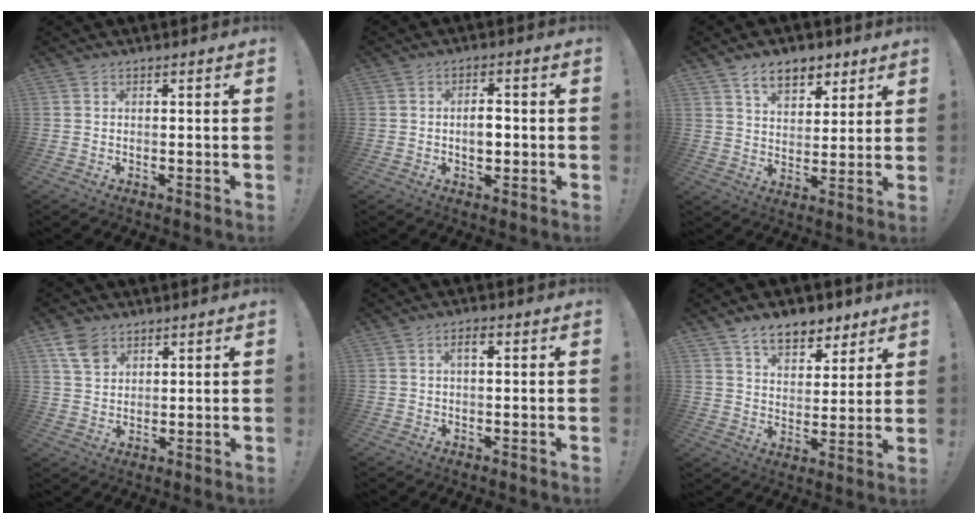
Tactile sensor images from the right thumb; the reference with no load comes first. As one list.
[{"total": 4.1, "force": [-0.8, 2.6, 3.1], "torque": [-0.035, 0.003, -0.019]}, {"total": 10.3, "force": [6.3, 6.2, 5.3], "torque": [-0.069, -0.029, 0.117]}, {"total": 7.1, "force": [4.3, 4.6, 3.1], "torque": [-0.052, -0.015, 0.085]}, {"total": 2.5, "force": [0.3, 1.1, 2.2], "torque": [-0.035, 0.007, 0.001]}, {"total": 10.3, "force": [7.3, 5.8, 4.4], "torque": [-0.056, -0.045, 0.135]}]